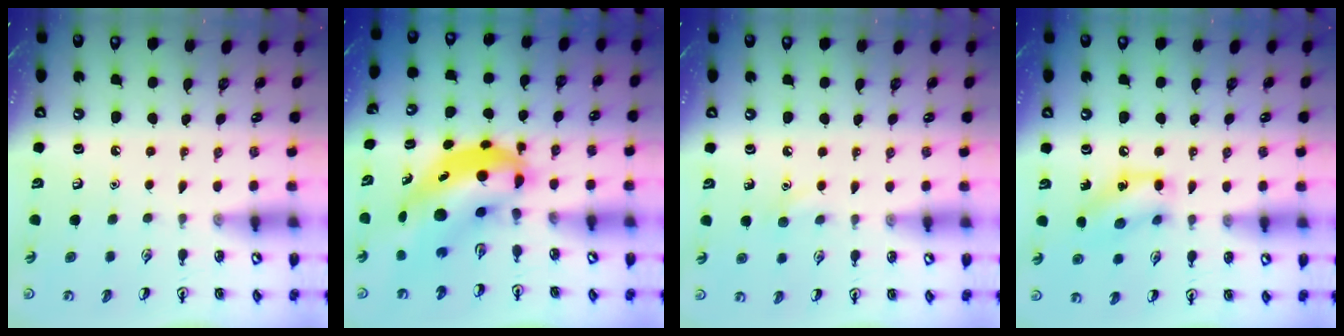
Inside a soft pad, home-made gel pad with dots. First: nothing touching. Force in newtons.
{"total": 8.1, "press": 7.7, "slide": 2.2}
{"total": 5.3, "press": 5.1, "slide": 1.4}
{"total": 11.6, "press": 11.4, "slide": 1.9}